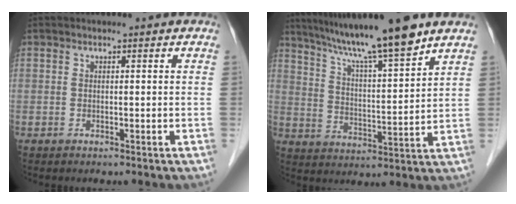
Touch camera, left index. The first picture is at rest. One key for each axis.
{"total": 14.7, "fx": 11.8, "fy": -0.5, "fz": 8.7, "tx": -0.149, "ty": 0.009, "tz": 0.198}